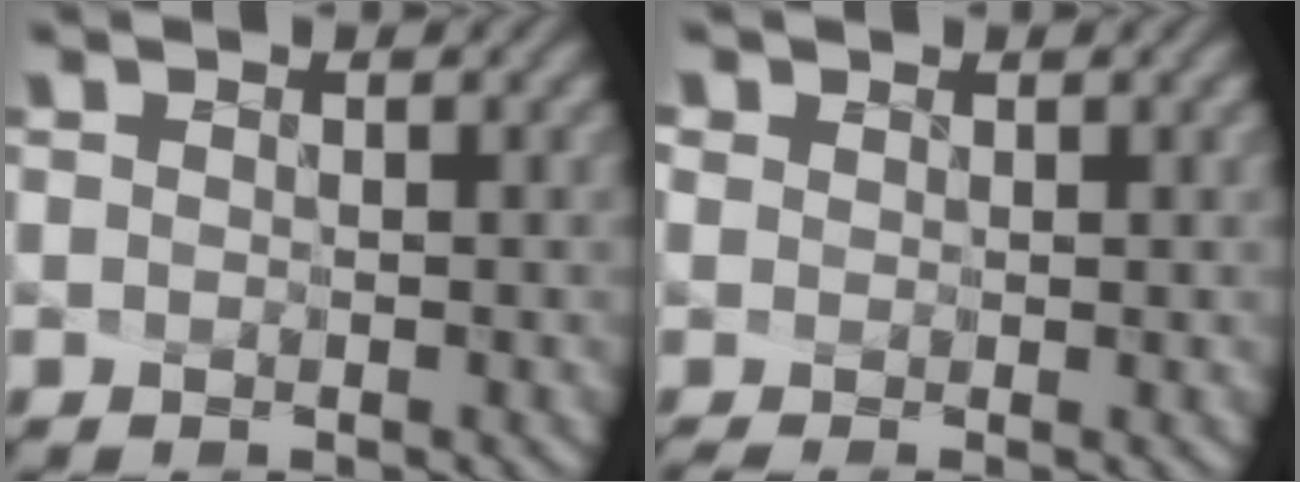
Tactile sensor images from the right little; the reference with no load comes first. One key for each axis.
{"total": 2.4, "fx": 0.4, "fy": 1.7, "fz": 1.7, "tx": -0.054, "ty": 0.005, "tz": 0.020}